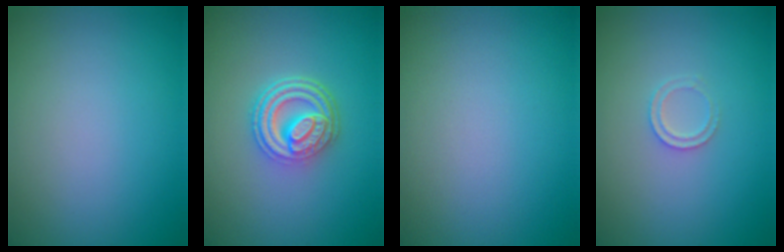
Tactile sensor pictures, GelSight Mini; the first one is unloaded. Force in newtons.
{"total": 4.7, "press": 3.5, "slide": 3.0}
{"total": 0.0}
{"total": 1.2, "press": 1.2, "slide": 0.2}